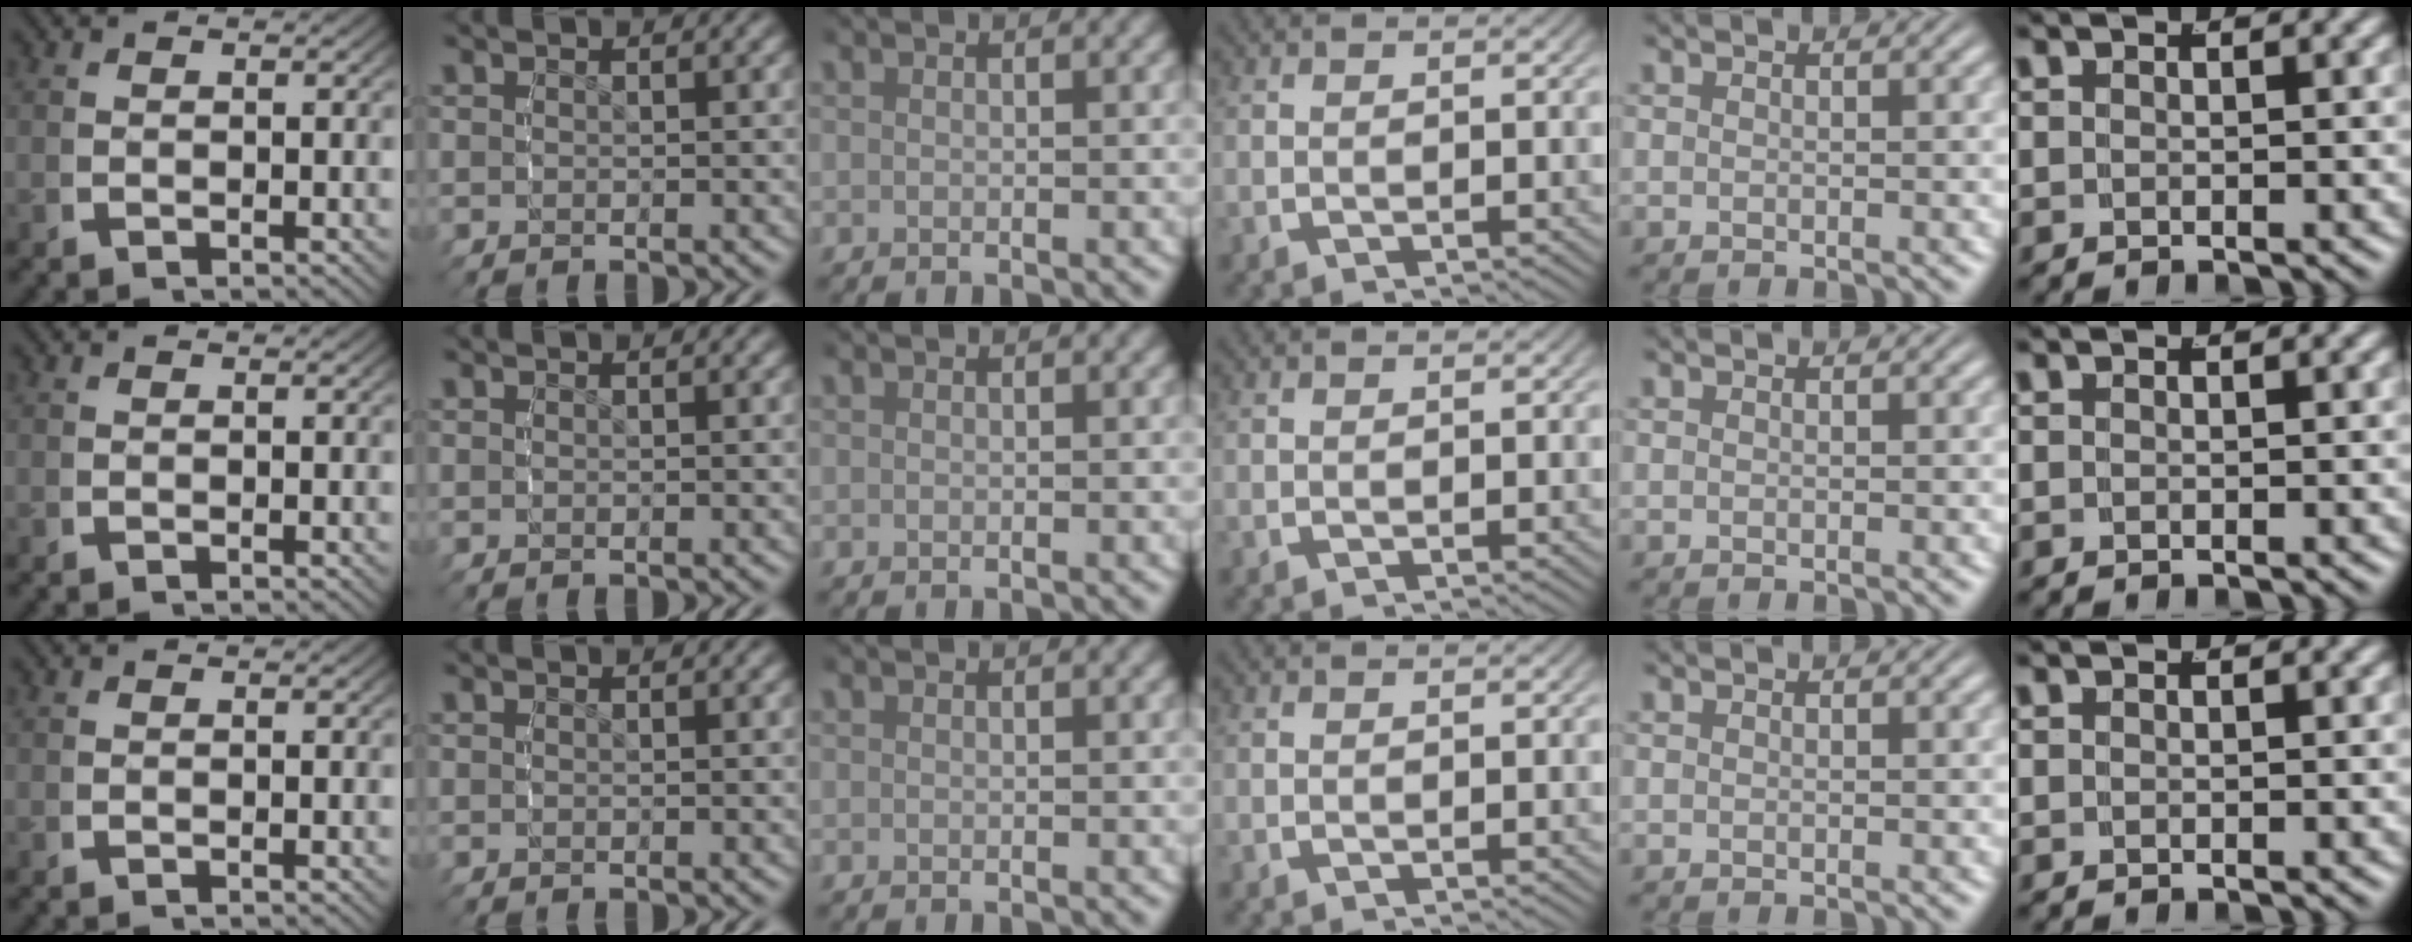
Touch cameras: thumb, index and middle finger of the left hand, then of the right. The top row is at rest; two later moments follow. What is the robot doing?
{"motion": "reach", "object": "bottle cap"}